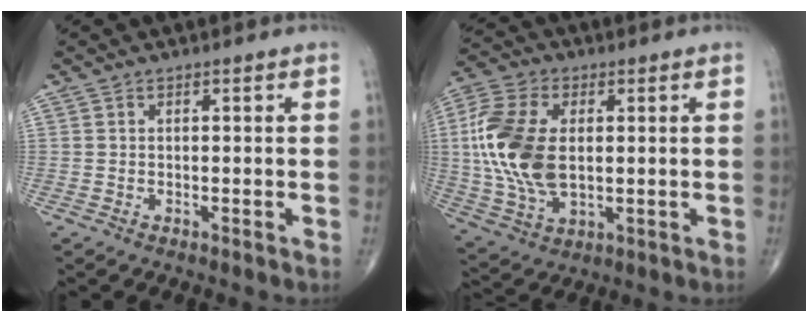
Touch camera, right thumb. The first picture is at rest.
{"total": 17.0, "force": [1.3, 10.1, 13.6], "torque": [-0.295, -0.004, 0.027]}